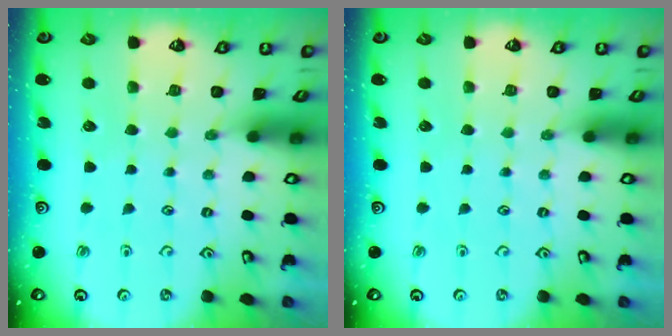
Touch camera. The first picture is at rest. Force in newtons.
{"total": 0.0}